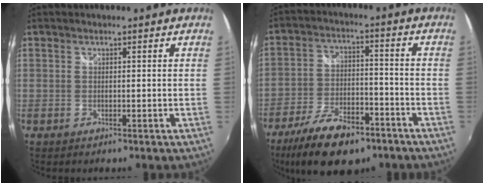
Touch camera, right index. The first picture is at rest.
{"total": 16.6, "force": [-11.2, 7.2, 9.9], "torque": [-0.209, -0.022, -0.182]}